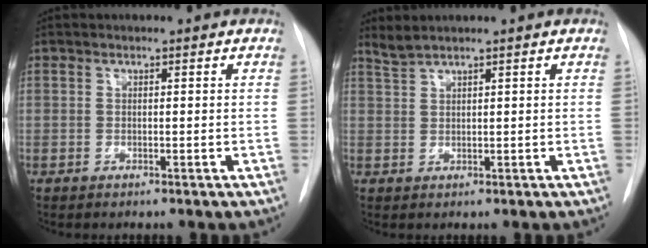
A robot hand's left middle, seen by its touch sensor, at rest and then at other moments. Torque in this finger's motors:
{"motor_torque": [-0.07, -0.32, -0.04, 0.00]}